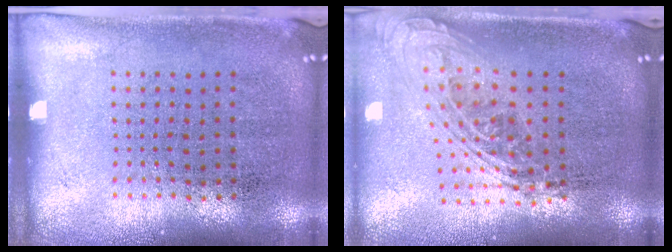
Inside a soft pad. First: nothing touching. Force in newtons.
{"total": 2.1, "press": 1.6, "slide": 1.5}